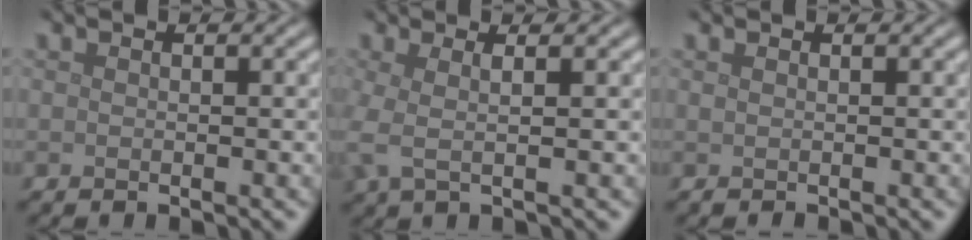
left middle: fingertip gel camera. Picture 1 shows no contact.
{"total": 2.5, "force": [0.3, 0.7, 2.4], "torque": [-0.049, 0.004, 0.000]}
{"total": 0.0}